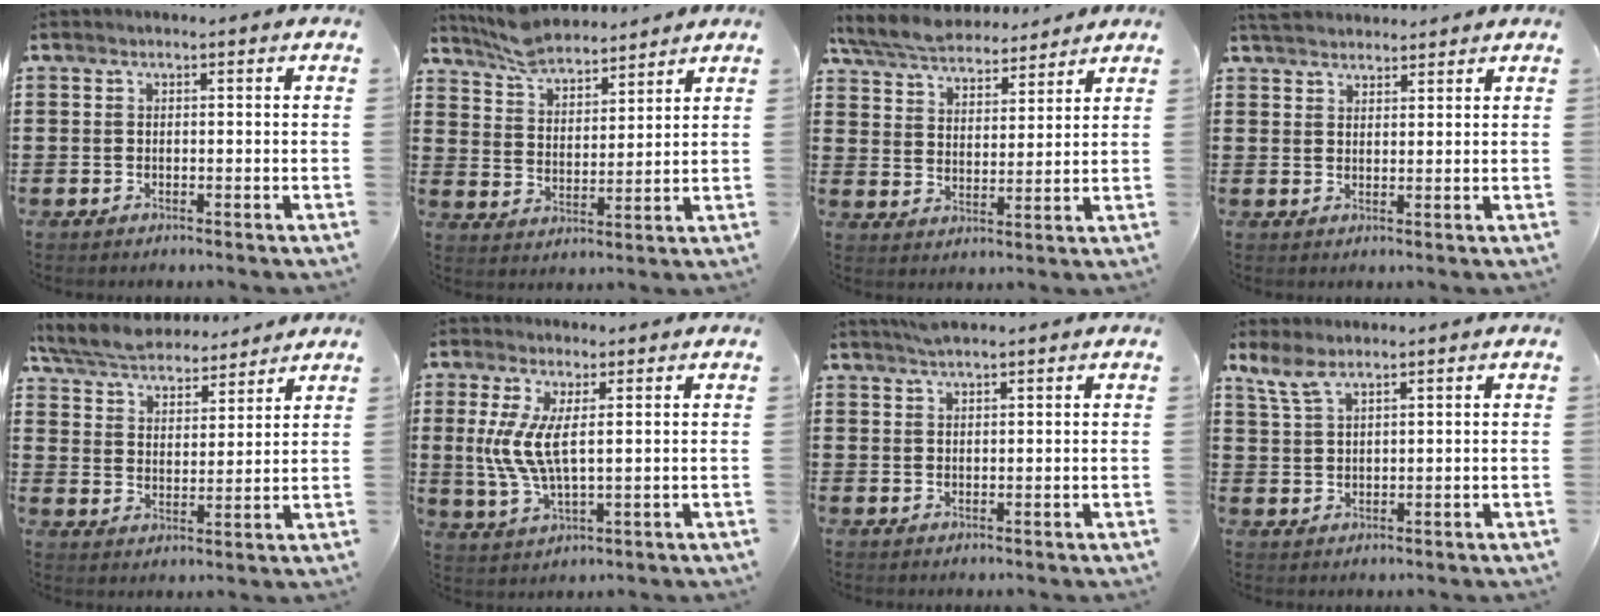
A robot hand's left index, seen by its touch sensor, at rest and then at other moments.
{"total": 7.1, "force": [6.6, 1.8, 1.8], "torque": [-0.060, -0.019, 0.123]}
{"total": 6.0, "force": [5.8, 1.2, 1.3], "torque": [-0.055, -0.027, 0.100]}
{"total": 3.1, "force": [3.0, 0.6, 0.4], "torque": [-0.016, 0.000, 0.058]}
{"total": 5.7, "force": [5.6, 0.9, 1.2], "torque": [-0.052, -0.030, 0.096]}
{"total": 6.9, "force": [1.3, 2.3, 6.3], "torque": [-0.147, -0.007, 0.019]}
{"total": 1.9, "force": [1.7, 0.1, 0.7], "torque": [-0.017, 0.000, 0.033]}
{"total": 4.3, "force": [2.9, 1.4, 2.9], "torque": [-0.065, 0.003, 0.054]}